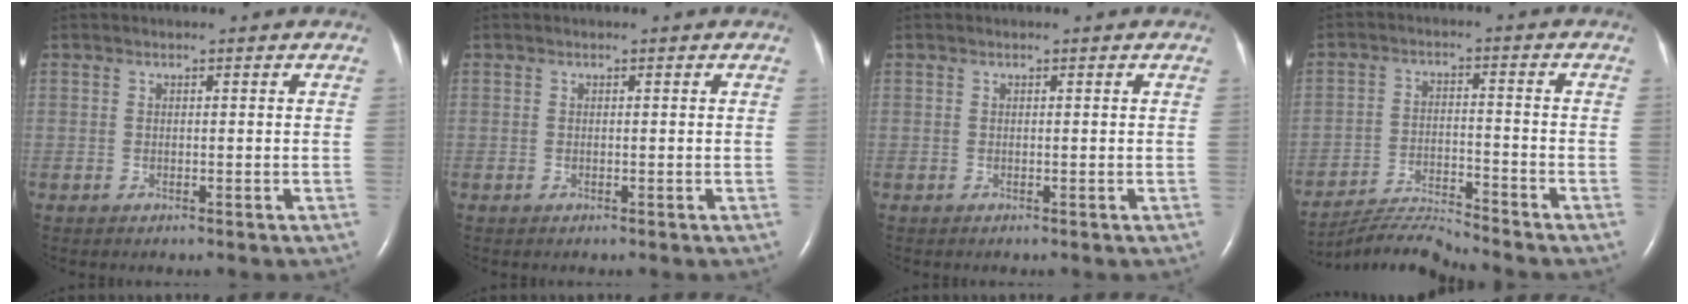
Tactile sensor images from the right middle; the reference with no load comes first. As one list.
[{"total": 0.0}, {"total": 0.0}, {"total": 7.6, "force": [-7.4, -1.9, 0.3], "torque": [-0.009, -0.005, -0.136]}]